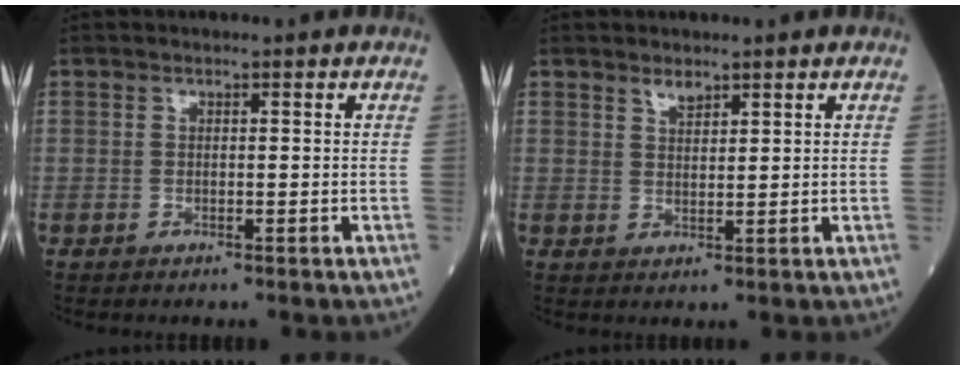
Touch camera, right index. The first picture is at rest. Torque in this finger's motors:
{"motor_torque": [-0.04, 0.00, -0.01, 0.02]}